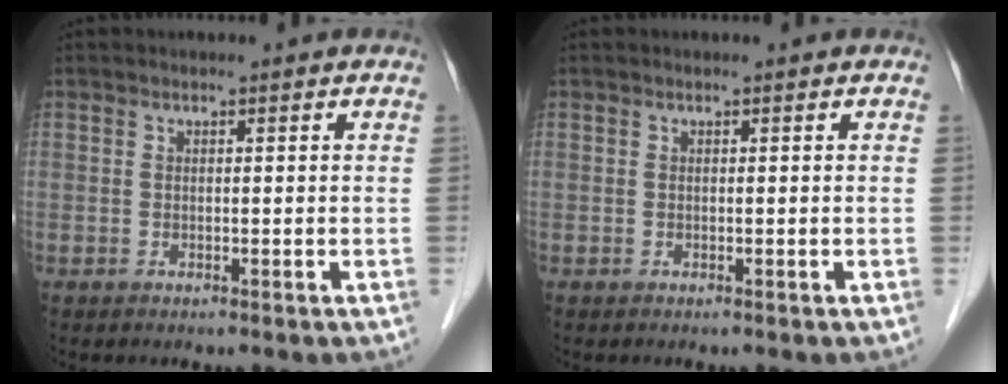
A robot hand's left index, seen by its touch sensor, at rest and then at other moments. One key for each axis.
{"total": 0.0}